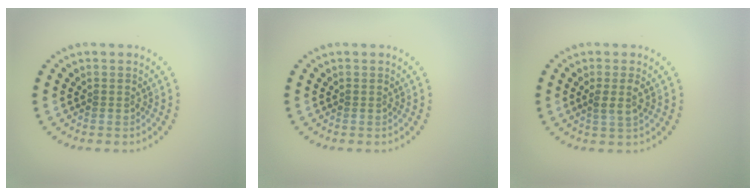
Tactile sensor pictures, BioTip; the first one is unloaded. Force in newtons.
{"total": 0.0}
{"total": 1.7, "press": 1.4, "slide": 0.9}